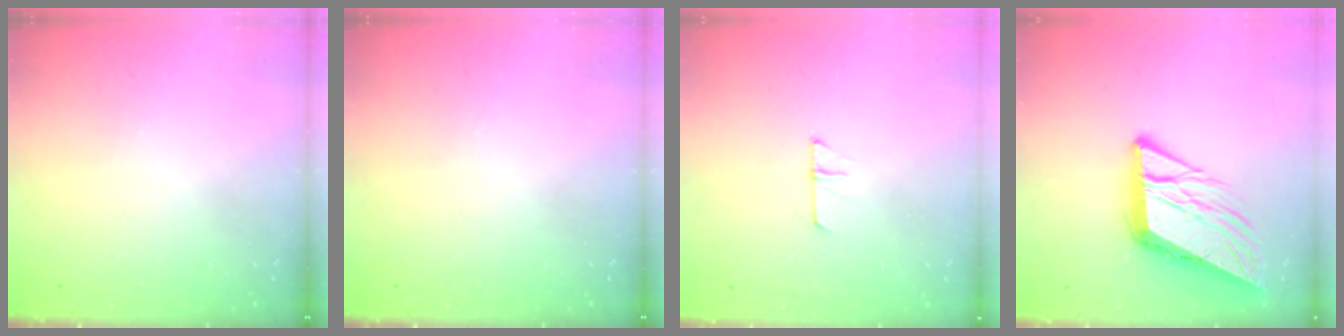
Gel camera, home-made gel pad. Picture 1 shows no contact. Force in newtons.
{"total": 0.0}
{"total": 5.7, "press": 5.6, "slide": 0.6}
{"total": 11.0, "press": 10.7, "slide": 2.3}